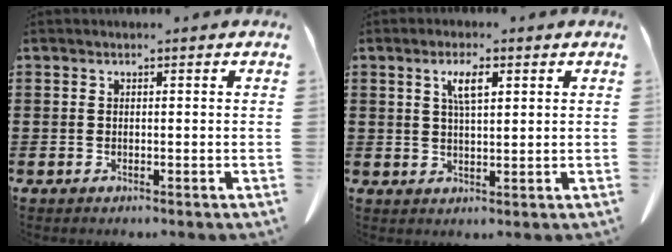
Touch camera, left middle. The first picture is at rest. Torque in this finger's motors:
{"motor_torque": [0.83, 0.69, 0.13, 0.08]}